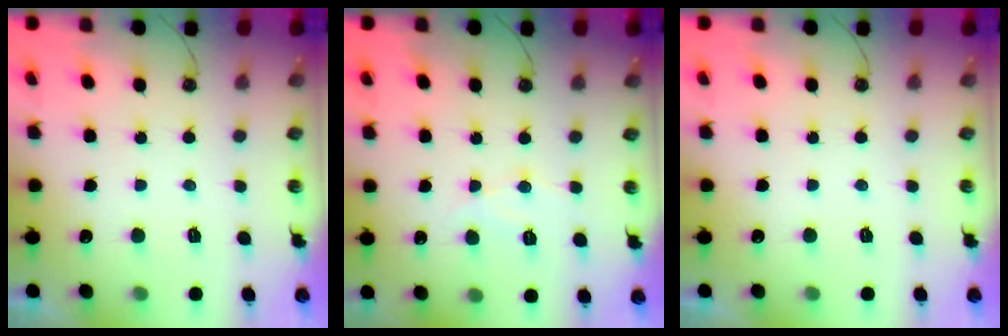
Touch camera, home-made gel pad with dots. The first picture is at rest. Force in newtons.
{"total": 7.6, "press": 7.5, "slide": 0.8}
{"total": 0.0}